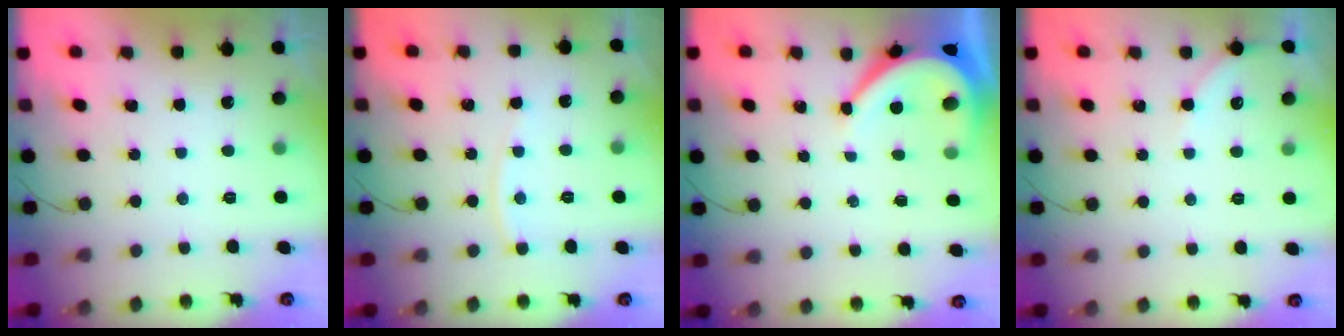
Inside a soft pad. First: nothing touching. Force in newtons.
{"total": 3.3, "press": 3.2, "slide": 0.4}
{"total": 7.4, "press": 7.3, "slide": 1.1}
{"total": 3.6, "press": 3.5, "slide": 0.5}